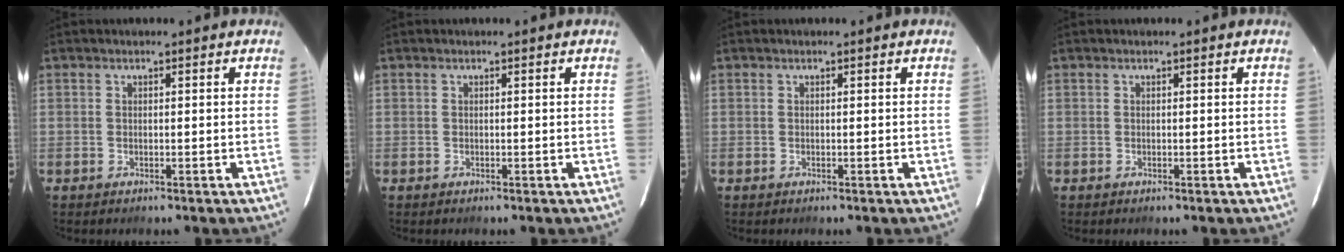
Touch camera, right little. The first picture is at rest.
{"total": 0.0}
{"total": 0.0}
{"total": 0.0}